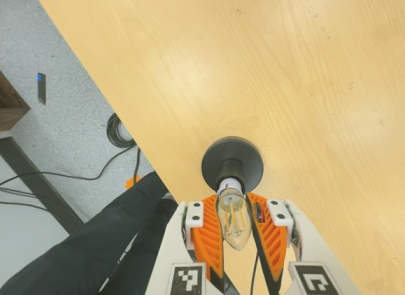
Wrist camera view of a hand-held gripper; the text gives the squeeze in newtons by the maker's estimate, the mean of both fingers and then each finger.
{"total": 22.5, "left": 22.0, "right": 23.0}